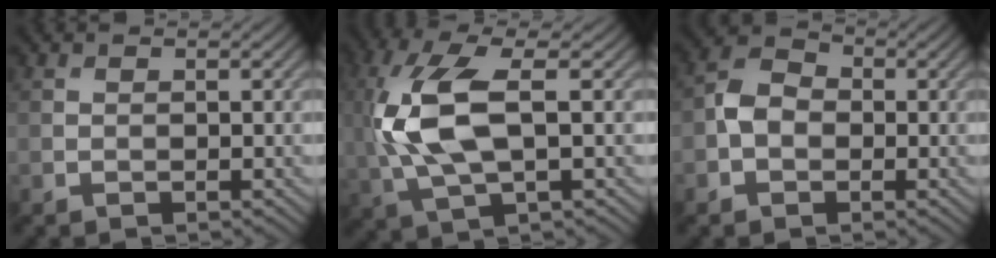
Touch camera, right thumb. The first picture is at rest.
{"total": 10.6, "force": [0.6, 4.3, 9.6], "torque": [-0.233, 0.005, 0.012]}
{"total": 4.1, "force": [-0.8, 3.2, 2.4], "torque": [-0.047, 0.006, -0.024]}